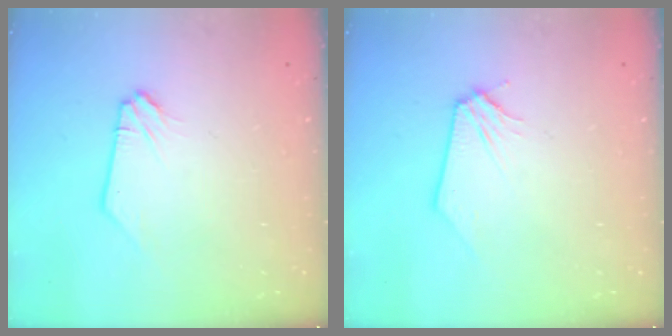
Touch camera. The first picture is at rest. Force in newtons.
{"total": 0.0}